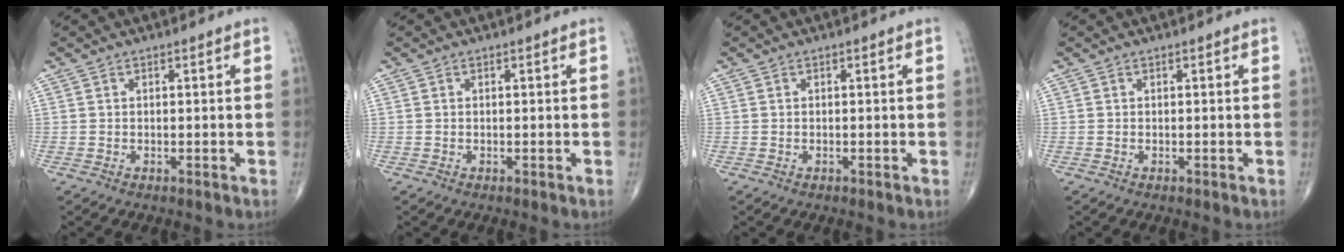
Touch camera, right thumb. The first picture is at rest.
{"total": 0.0}
{"total": 0.0}
{"total": 0.0}